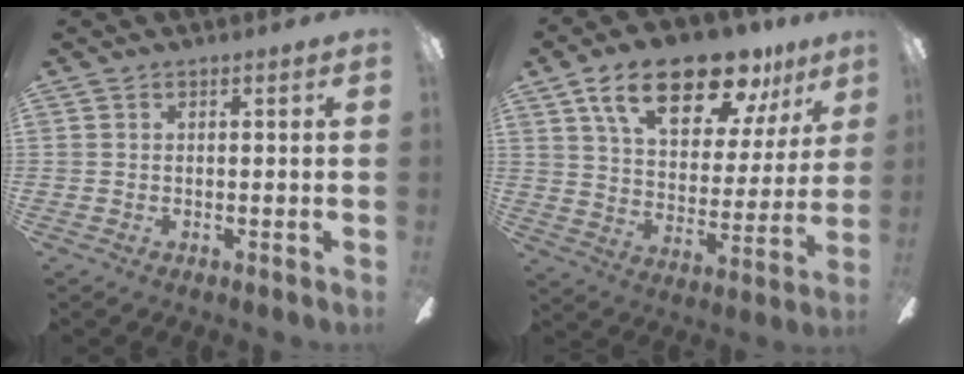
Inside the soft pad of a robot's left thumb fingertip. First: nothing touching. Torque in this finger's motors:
{"motor_torque": [0.79, 0.74, 1.88, -0.88, 0.13]}